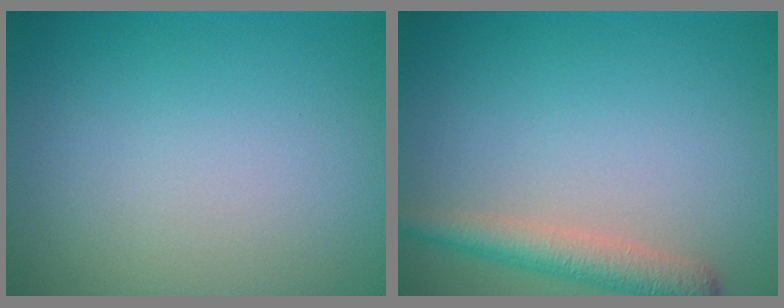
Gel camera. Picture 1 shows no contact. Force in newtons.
{"total": 3.0, "press": 3.0, "slide": 0.2}